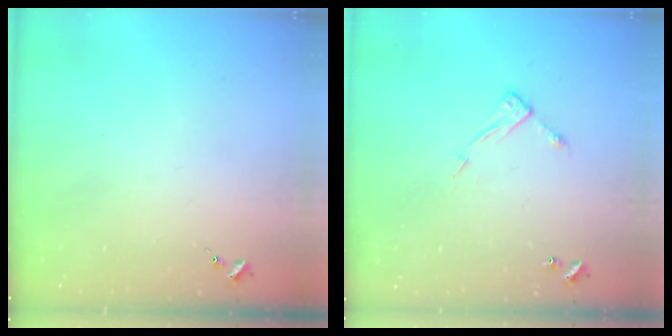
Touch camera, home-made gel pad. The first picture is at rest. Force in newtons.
{"total": 6.4, "press": 6.4, "slide": 0.3}